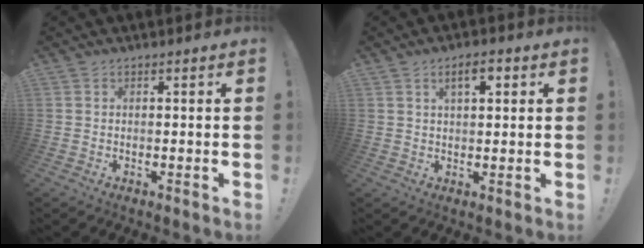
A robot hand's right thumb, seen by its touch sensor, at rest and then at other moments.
{"total": 4.8, "force": [2.2, 1.8, 3.8], "torque": [-0.057, -0.001, 0.032]}